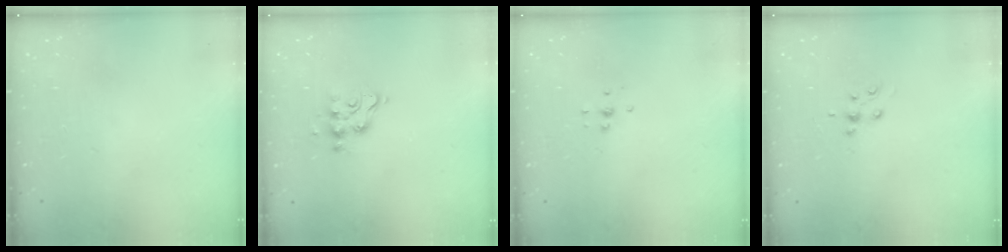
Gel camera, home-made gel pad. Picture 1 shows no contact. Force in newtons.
{"total": 5.5, "press": 5.5, "slide": 0.3}
{"total": 3.2, "press": 3.2, "slide": 0.2}
{"total": 5.1, "press": 4.9, "slide": 1.2}